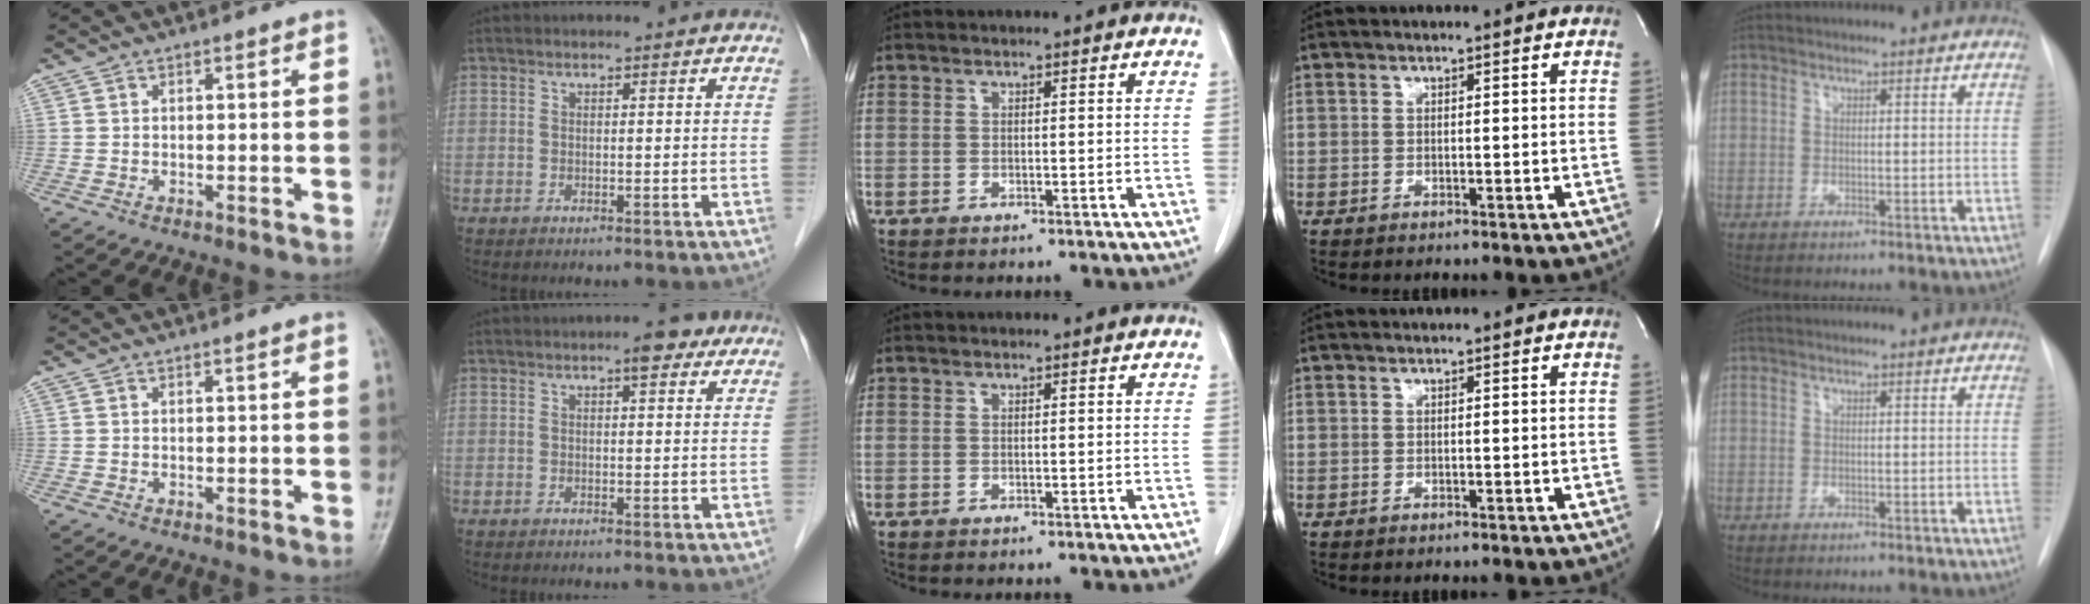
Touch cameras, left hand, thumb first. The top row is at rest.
{"index": {"total": 3.3, "force": [2.0, 1.1, 2.4], "torque": [-0.032, 0.010, 0.023]}}